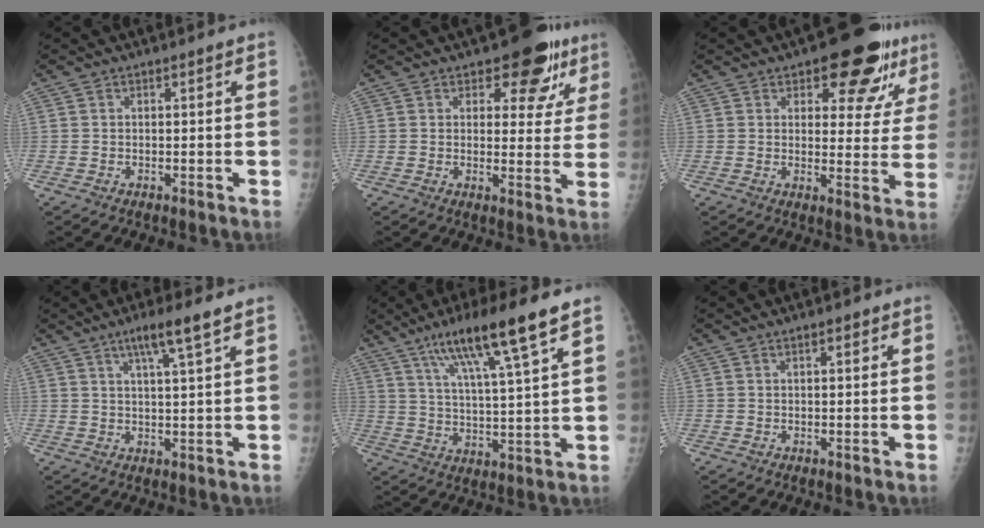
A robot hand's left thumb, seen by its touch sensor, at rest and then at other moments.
{"total": 9.8, "force": [6.0, 5.4, 5.5], "torque": [-0.022, -0.028, 0.070]}
{"total": 12.9, "force": [7.8, 6.0, 8.4], "torque": [-0.053, -0.037, 0.098]}
{"total": 6.1, "force": [3.6, -0.3, 4.9], "torque": [-0.090, -0.014, 0.067]}
{"total": 14.8, "force": [8.9, 0.9, 11.9], "torque": [-0.208, -0.027, 0.153]}
{"total": 1.2, "force": [0.7, 0.4, 0.9], "torque": [-0.013, 0.000, 0.009]}